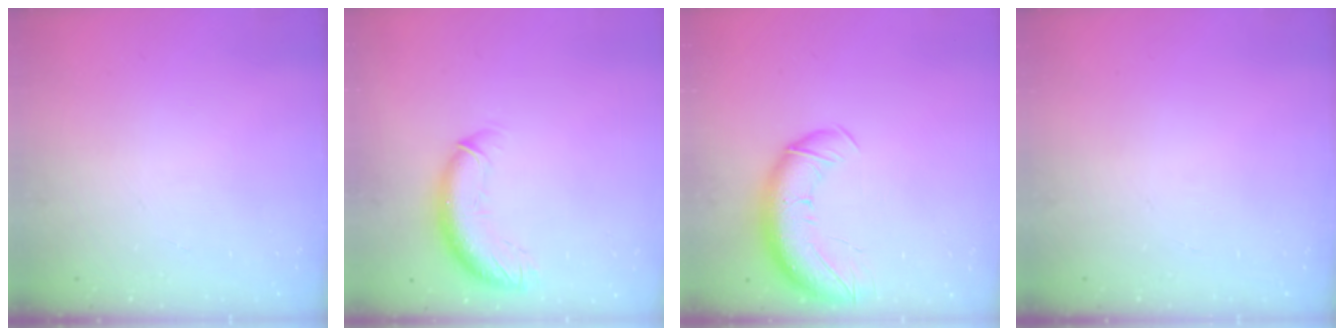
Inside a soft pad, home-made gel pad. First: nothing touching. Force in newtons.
{"total": 10.8, "press": 10.4, "slide": 2.9}
{"total": 12.8, "press": 12.5, "slide": 3.1}
{"total": 0.0}